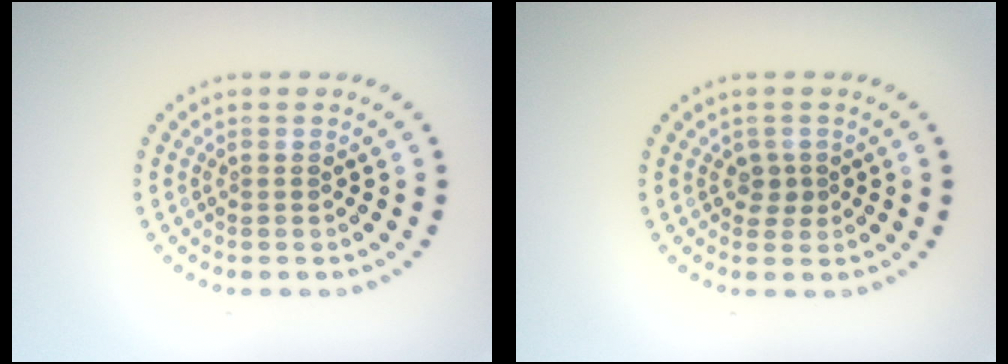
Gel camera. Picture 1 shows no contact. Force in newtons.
{"total": 1.3, "press": 1.1, "slide": 0.8}